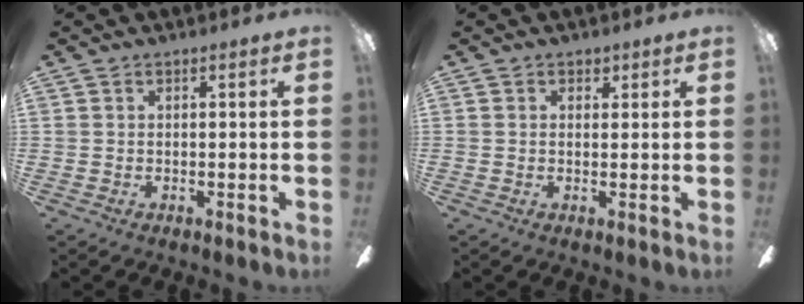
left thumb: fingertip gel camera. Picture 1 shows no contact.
{"total": 1.6, "force": [0.8, 1.4, 0.3], "torque": [0.009, -0.003, 0.011]}